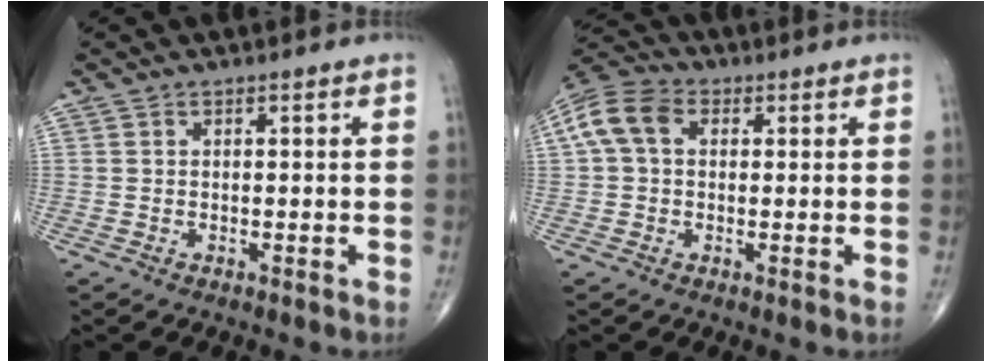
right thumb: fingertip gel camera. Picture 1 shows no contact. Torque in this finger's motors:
{"motor_torque": [-0.36, 0.53, 0.78, 0.25, 0.16]}